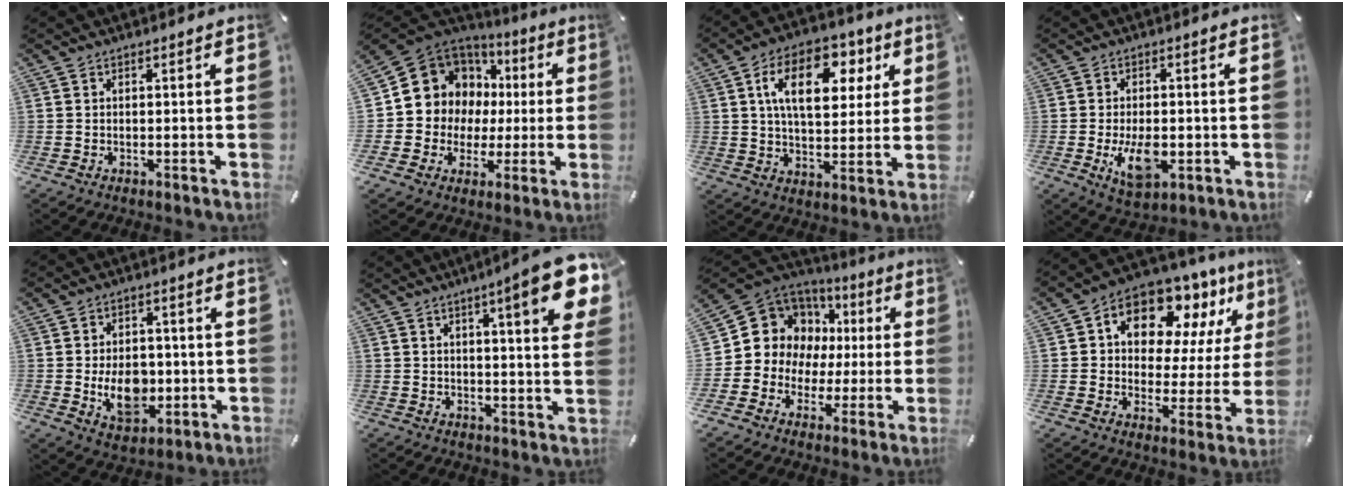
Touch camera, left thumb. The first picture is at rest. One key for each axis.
{"total": 10.7, "fx": 2.5, "fy": 10.3, "fz": 1.3, "tx": -0.039, "ty": -0.041, "tz": 0.061}
{"total": 15.5, "fx": 5.8, "fy": 9.5, "fz": 10.7, "tx": -0.162, "ty": -0.006, "tz": 0.099}
{"total": 8.4, "fx": -2.0, "fy": 4.4, "fz": 6.8, "tx": -0.136, "ty": -0.011, "tz": -0.036}
{"total": 9.8, "fx": -1.3, "fy": 7.0, "fz": 6.8, "tx": -0.112, "ty": -0.004, "tz": -0.021}
{"total": 12.9, "fx": 6.4, "fy": 1.9, "fz": 11.0, "tx": -0.161, "ty": -0.033, "tz": 0.099}
{"total": 11.3, "fx": 2.0, "fy": 11.0, "fz": 2.1, "tx": -0.054, "ty": -0.035, "tz": 0.052}
{"total": 13.2, "fx": 9.0, "fy": 7.9, "fz": 5.6, "tx": -0.096, "ty": -0.075, "tz": 0.162}